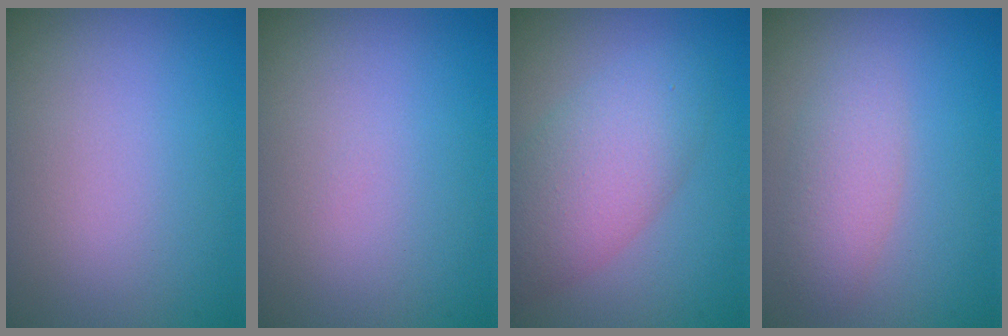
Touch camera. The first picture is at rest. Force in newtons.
{"total": 0.0}
{"total": 5.4, "press": 5.3, "slide": 0.2}
{"total": 2.7, "press": 2.7, "slide": 0.0}